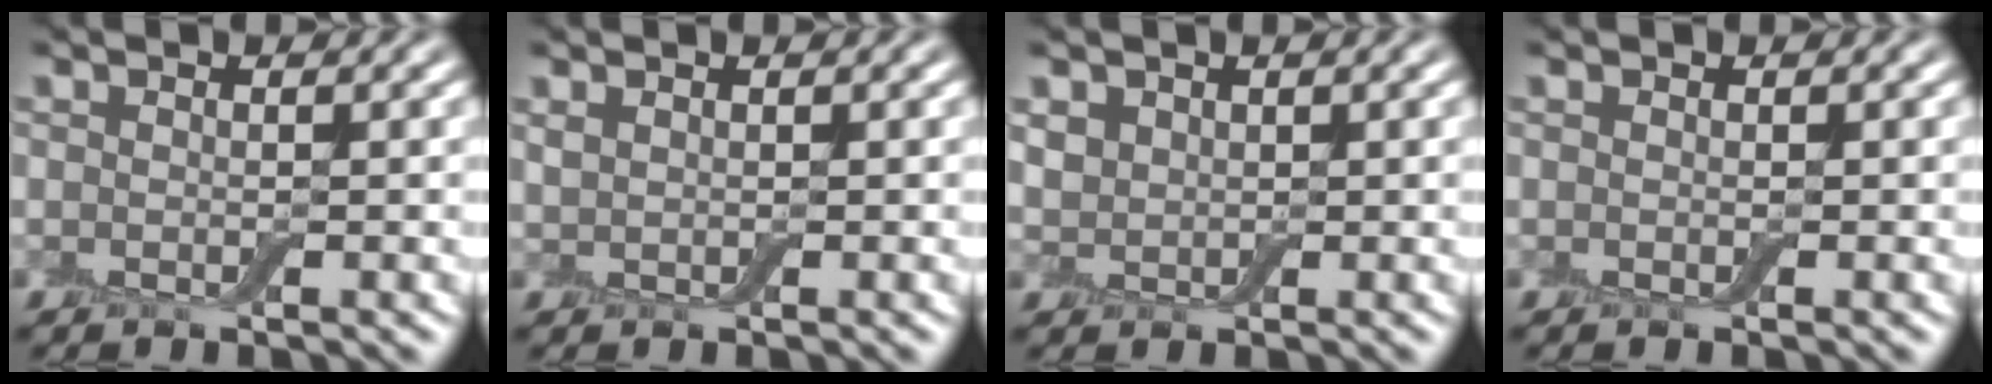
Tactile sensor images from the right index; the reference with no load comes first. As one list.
[{"total": 0.5, "force": [0.3, 0.3, 0.2], "torque": [-0.009, -0.001, 0.011]}, {"total": 1.4, "force": [0.6, 1.2, 0.4], "torque": [-0.011, -0.004, 0.015]}, {"total": 0.0}]